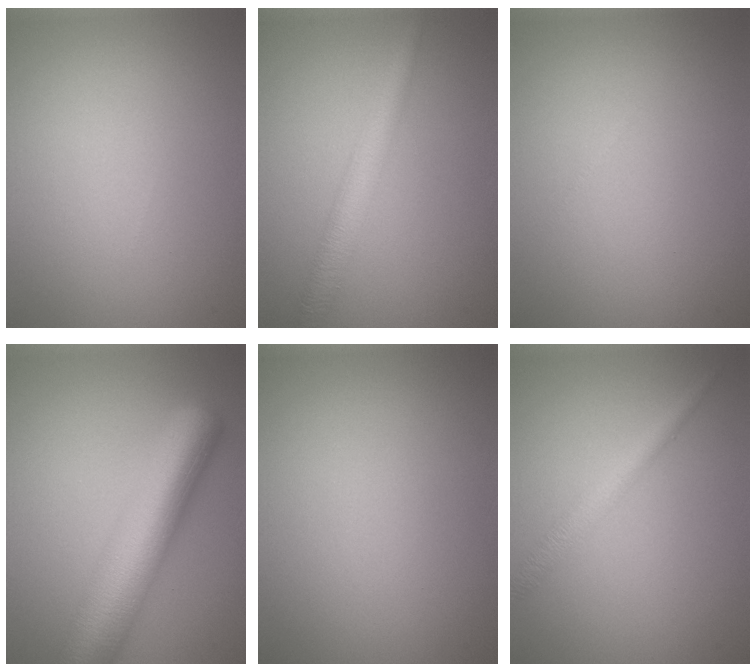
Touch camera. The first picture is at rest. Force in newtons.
{"total": 3.3, "press": 3.3, "slide": 0.1}
{"total": 0.0}
{"total": 9.4, "press": 9.4, "slide": 0.3}
{"total": 0.0}
{"total": 2.3, "press": 2.3, "slide": 0.1}